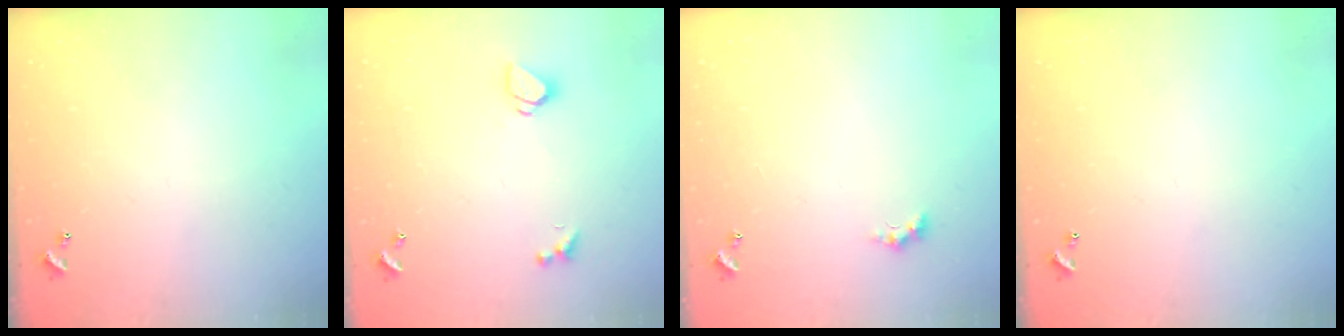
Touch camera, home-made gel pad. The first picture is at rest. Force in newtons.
{"total": 1.3, "press": 1.2, "slide": 0.4}
{"total": 1.1, "press": 1.1, "slide": 0.4}
{"total": 0.0}